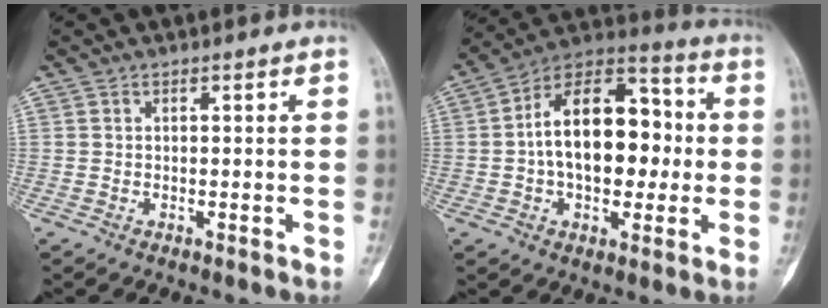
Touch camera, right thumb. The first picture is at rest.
{"total": 19.6, "force": [0.1, 11.9, 15.6], "torque": [-0.213, 0.037, -0.007]}